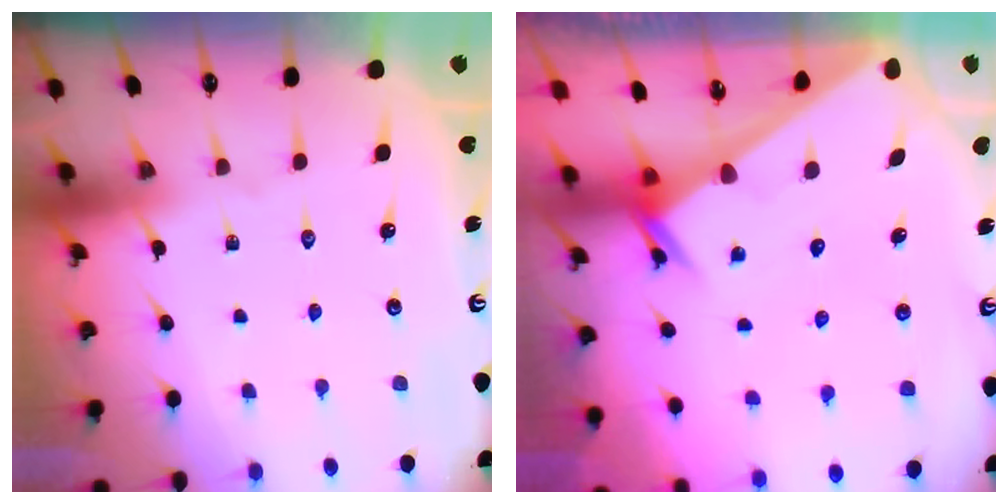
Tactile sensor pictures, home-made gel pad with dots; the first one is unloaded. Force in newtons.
{"total": 1.8, "press": 1.8, "slide": 0.1}